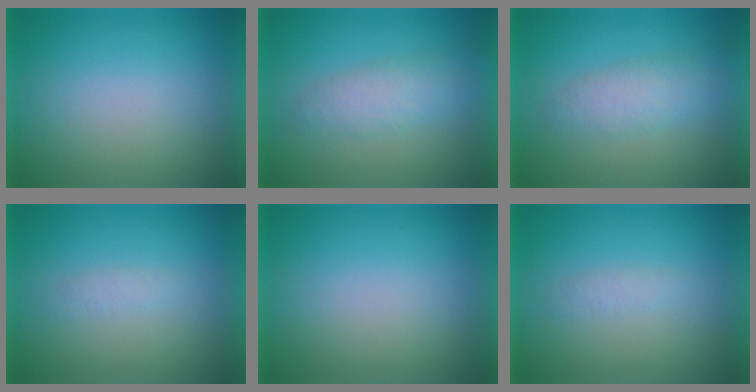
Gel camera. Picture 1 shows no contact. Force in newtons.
{"total": 3.1}
{"total": 3.1}
{"total": 1.3}
{"total": 0.0}
{"total": 1.3}